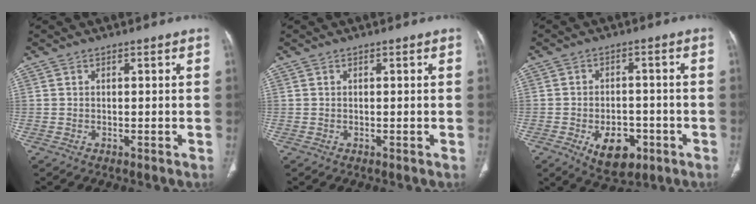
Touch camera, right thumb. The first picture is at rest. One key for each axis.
{"total": 0.0}
{"total": 9.4, "fx": -3.9, "fy": 5.6, "fz": 6.4, "tx": -0.076, "ty": 0.015, "tz": -0.050}